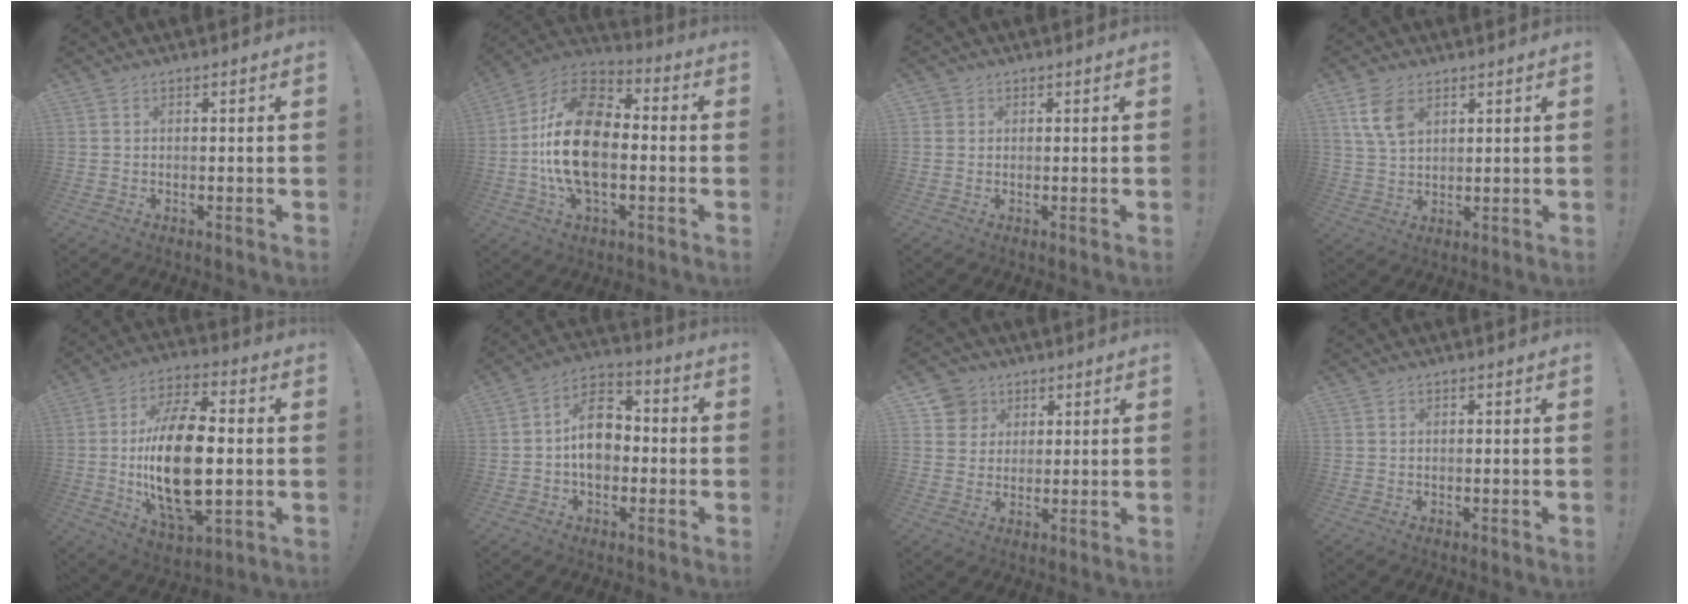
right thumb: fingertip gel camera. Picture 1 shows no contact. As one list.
[{"total": 22.7, "force": [-2.0, 13.9, 17.8], "torque": [-0.333, 0.029, -0.029]}, {"total": 1.4, "force": [0.7, 1.2, 0.3], "torque": [-0.006, 0.000, 0.013]}, {"total": 8.0, "force": [4.0, 4.8, 5.0], "torque": [-0.095, -0.010, 0.078]}, {"total": 22.7, "force": [-1.1, 11.6, 19.5], "torque": [-0.377, -0.006, -0.020]}, {"total": 12.9, "force": [-0.8, 9.4, 8.8], "torque": [-0.141, 0.025, -0.008]}, {"total": 7.4, "force": [3.7, 6.4, 0.9], "torque": [-0.006, -0.025, 0.073]}, {"total": 0.0}]